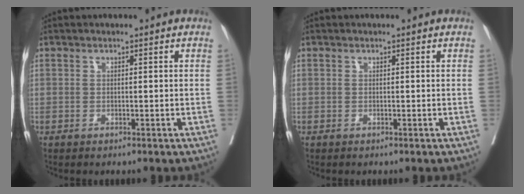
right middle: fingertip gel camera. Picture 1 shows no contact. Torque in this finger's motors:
{"motor_torque": [-0.19, 0.19, -0.03, 0.00]}